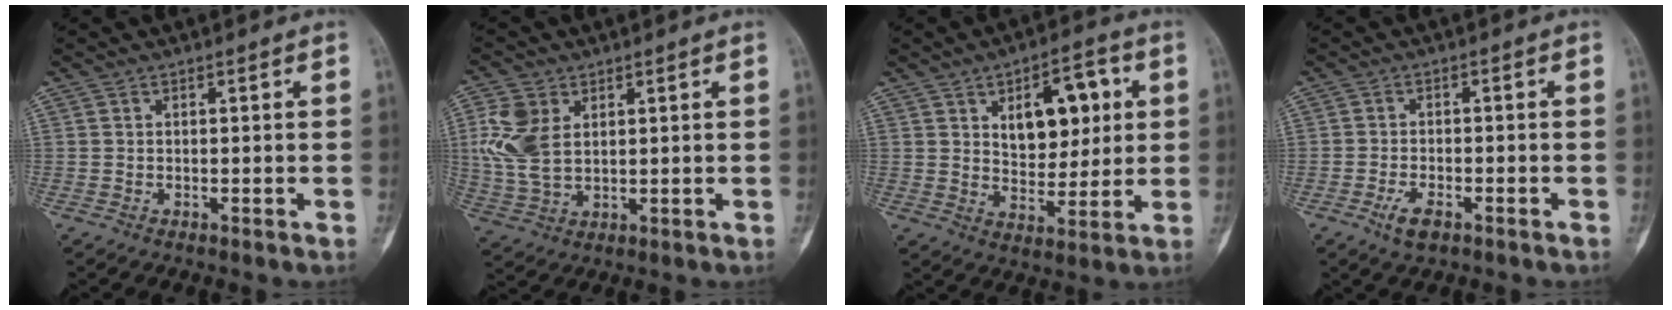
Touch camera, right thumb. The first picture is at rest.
{"total": 9.2, "force": [2.3, 6.1, 6.5], "torque": [-0.137, -0.003, 0.053]}
{"total": 12.8, "force": [3.9, 7.3, 9.7], "torque": [-0.092, -0.008, 0.061]}
{"total": 3.9, "force": [-2.1, 1.7, 2.7], "torque": [-0.051, 0.008, -0.037]}